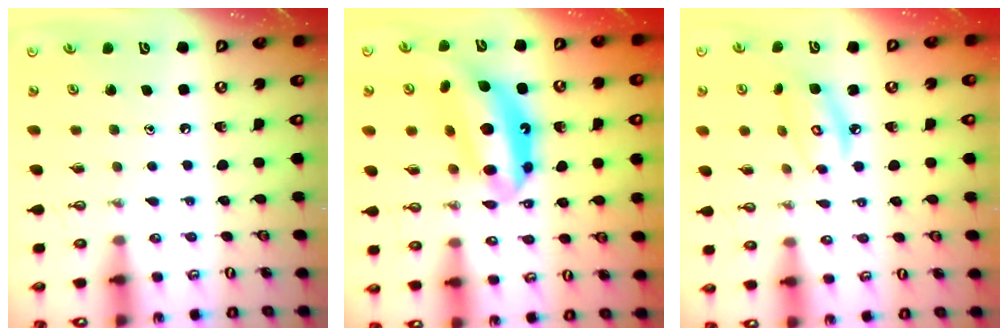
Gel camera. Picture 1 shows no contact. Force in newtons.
{"total": 15.3, "press": 15.3, "slide": 1.4}
{"total": 7.5, "press": 7.5, "slide": 0.5}